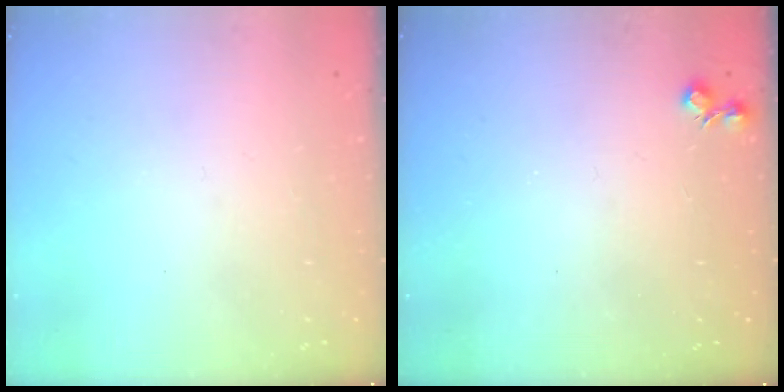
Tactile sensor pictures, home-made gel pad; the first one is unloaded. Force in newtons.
{"total": 5.4, "press": 5.4, "slide": 0.7}